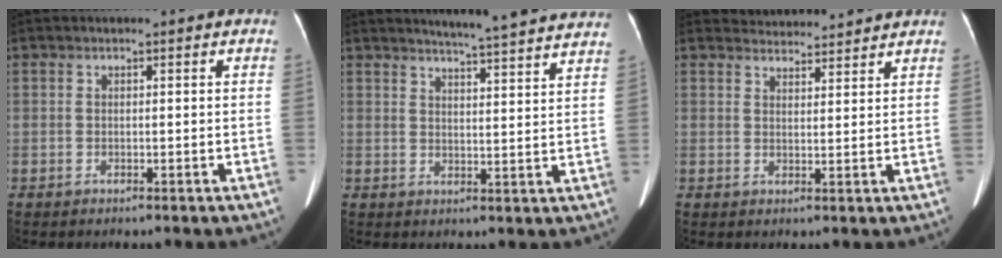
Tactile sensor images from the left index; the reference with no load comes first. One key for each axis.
{"total": 15.1, "fx": 14.2, "fy": 0.0, "fz": 5.2, "tx": -0.073, "ty": -0.023, "tz": 0.166}
{"total": 5.1, "fx": 5.1, "fy": 0.5, "fz": -0.3, "tx": -0.002, "ty": 0.021, "tz": 0.072}